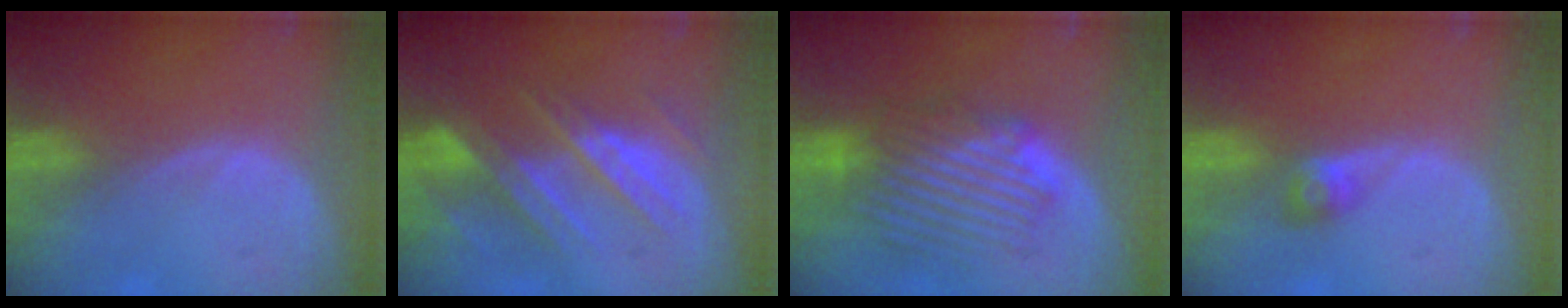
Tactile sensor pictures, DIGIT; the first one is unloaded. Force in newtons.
{"total": 9.0, "press": 7.9, "slide": 4.2}
{"total": 8.8, "press": 8.4, "slide": 2.7}
{"total": 2.5, "press": 2.3, "slide": 1.0}